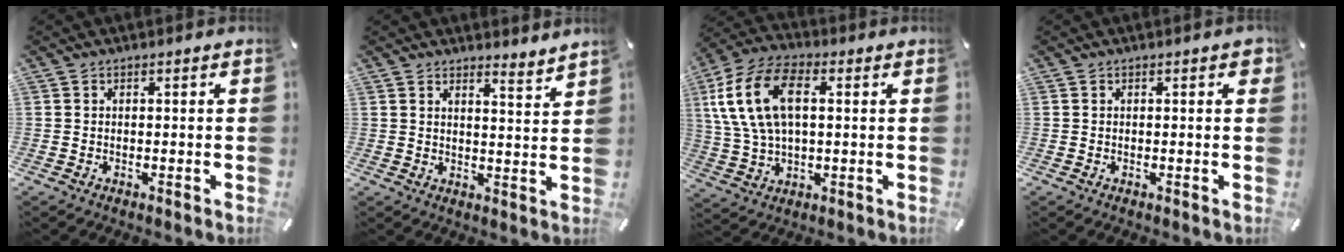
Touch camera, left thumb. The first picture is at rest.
{"total": 3.8, "force": [3.8, 0.3, 0.4], "torque": [-0.003, -0.035, 0.067]}
{"total": 14.5, "force": [3.4, 8.6, 11.1], "torque": [-0.258, 0.009, 0.058]}
{"total": 1.3, "force": [0.4, 0.6, 1.1], "torque": [-0.006, 0.000, 0.002]}